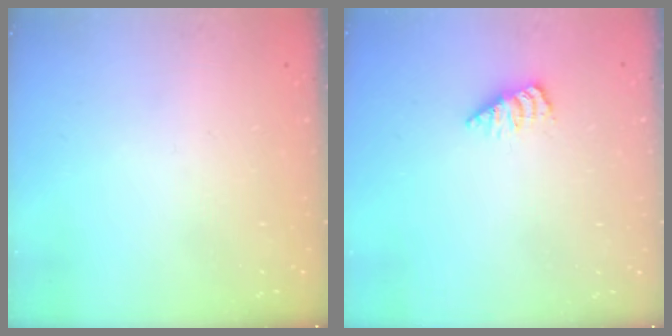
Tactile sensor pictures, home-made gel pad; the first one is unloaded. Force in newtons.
{"total": 1.9, "press": 1.9, "slide": 0.3}